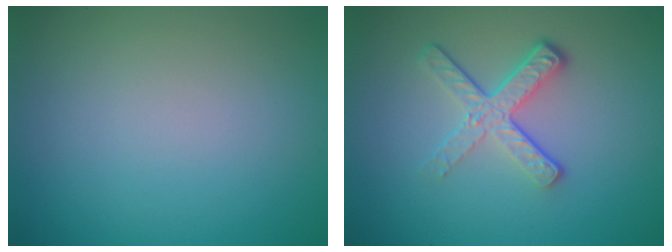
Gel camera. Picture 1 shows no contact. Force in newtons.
{"total": 4.1, "press": 2.7, "slide": 3.0}